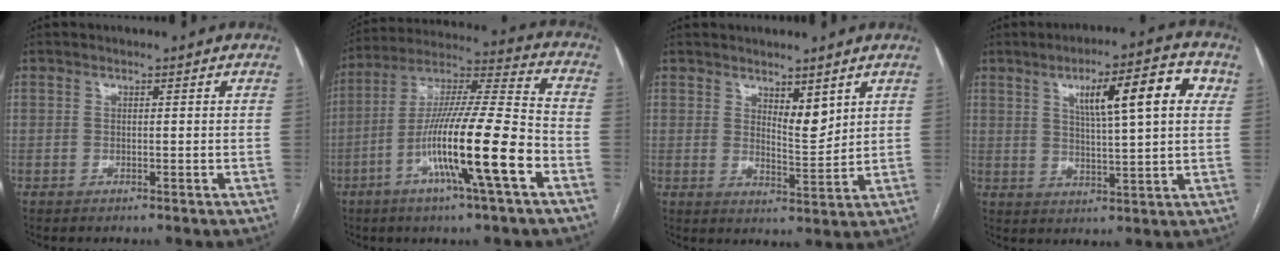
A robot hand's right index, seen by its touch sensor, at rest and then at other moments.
{"total": 16.8, "force": [-6.3, 0.1, 15.6], "torque": [-0.290, -0.006, -0.116]}
{"total": 4.4, "force": [2.8, 1.3, 3.1], "torque": [-0.055, -0.013, 0.053]}
{"total": 12.1, "force": [4.3, 1.8, 11.2], "torque": [-0.169, 0.016, 0.063]}